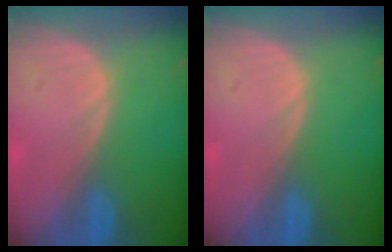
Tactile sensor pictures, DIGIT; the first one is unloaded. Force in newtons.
{"total": 0.0}